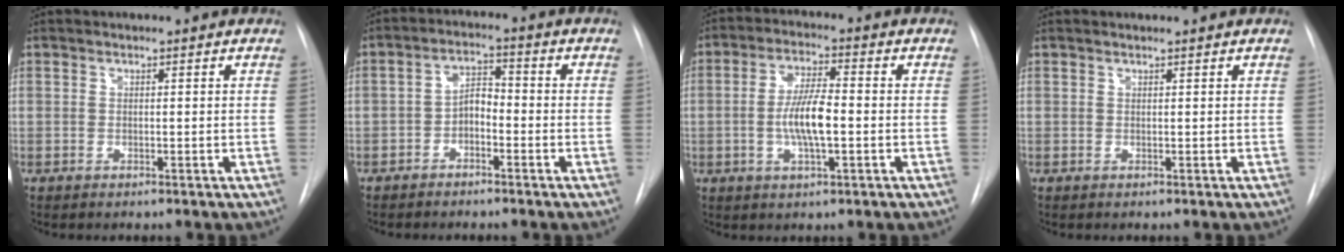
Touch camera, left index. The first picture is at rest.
{"total": 3.9, "force": [-1.8, 2.0, 2.9], "torque": [-0.054, 0.015, -0.037]}
{"total": 7.5, "force": [-1.1, 1.7, 7.3], "torque": [-0.144, 0.002, -0.024]}
{"total": 0.6, "force": [0.6, -0.1, 0.1], "torque": [-0.006, 0.007, 0.013]}